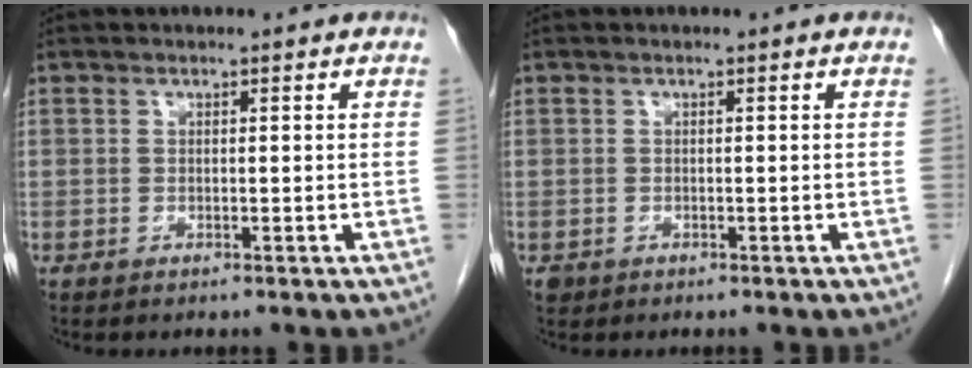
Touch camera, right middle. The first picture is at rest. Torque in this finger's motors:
{"motor_torque": [0.10, 0.01, 0.00, 0.00]}